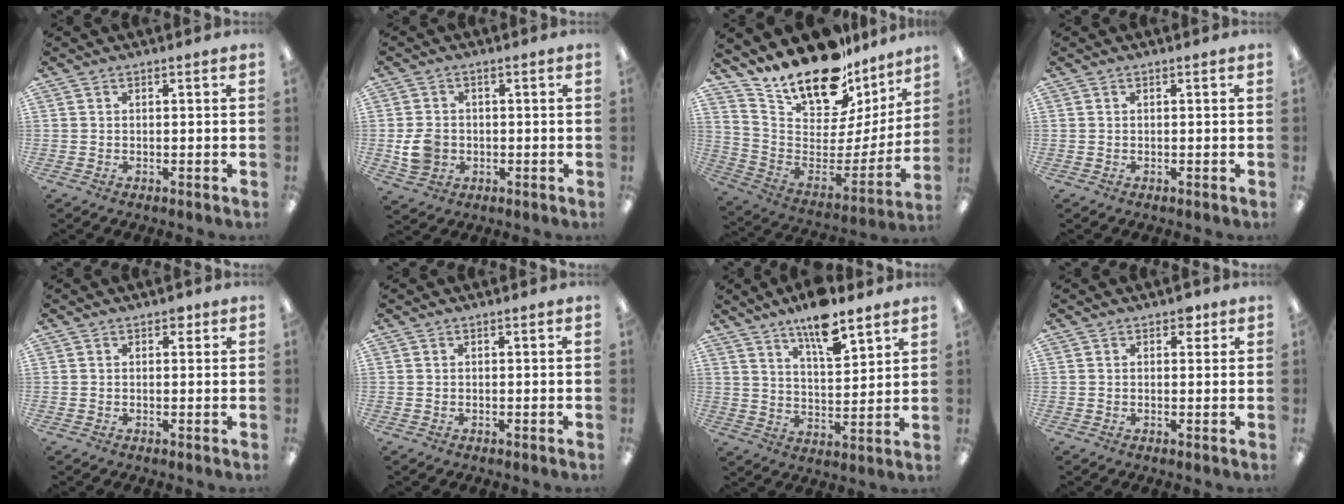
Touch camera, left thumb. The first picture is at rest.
{"total": 5.9, "force": [-0.8, 4.9, 3.1], "torque": [-0.052, 0.001, -0.016]}
{"total": 19.8, "force": [16.9, 7.2, 7.4], "torque": [-0.147, -0.132, 0.301]}
{"total": 0.0}
{"total": 1.6, "force": [0.9, 1.0, 0.9], "torque": [-0.002, -0.004, 0.012]}
{"total": 0.0}
{"total": 11.5, "force": [8.9, 3.5, 6.4], "torque": [-0.100, -0.053, 0.153]}
{"total": 2.5, "force": [1.4, 1.6, 1.3], "torque": [-0.004, -0.005, 0.019]}